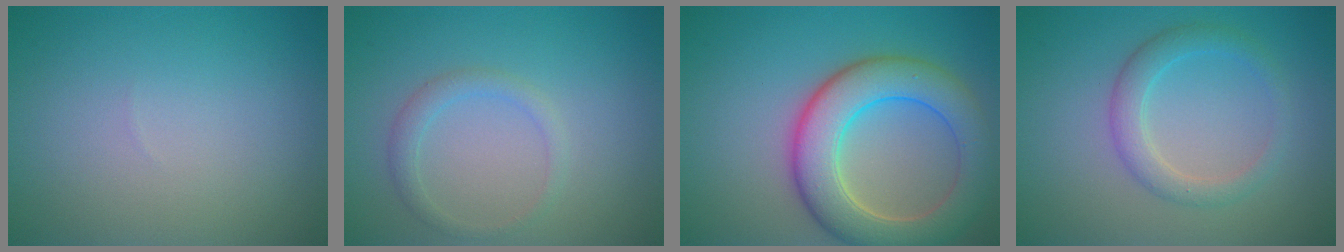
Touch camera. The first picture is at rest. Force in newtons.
{"total": 1.7, "press": 1.7, "slide": 0.1}
{"total": 8.0, "press": 7.9, "slide": 0.7}
{"total": 2.8, "press": 2.8, "slide": 0.3}